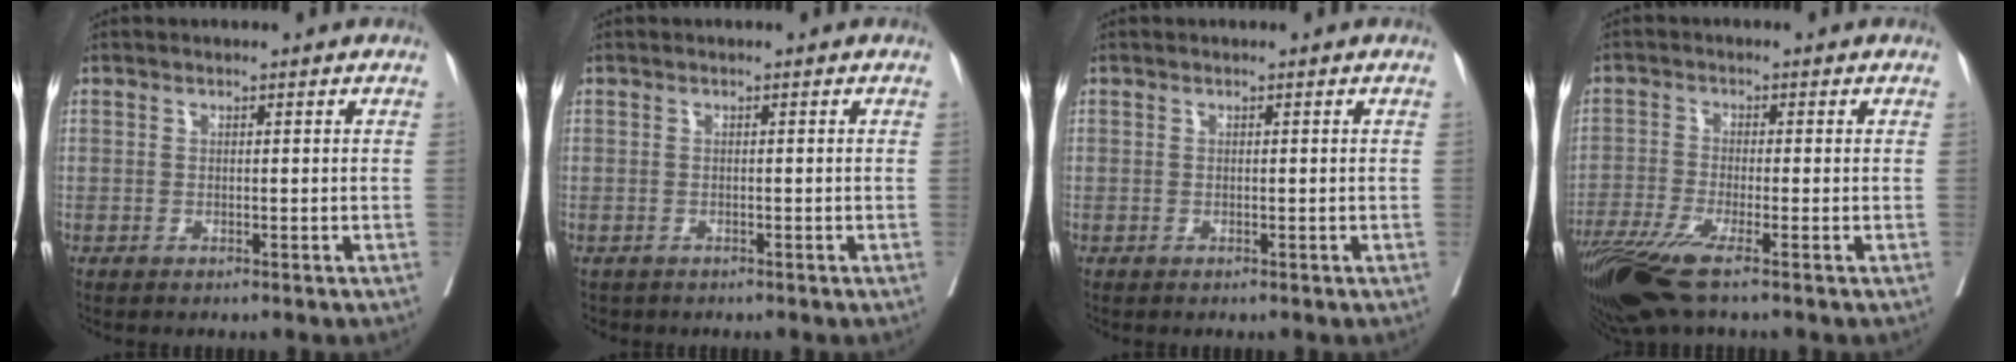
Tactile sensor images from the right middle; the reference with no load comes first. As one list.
[{"total": 1.2, "force": [-1.0, 0.6, 0.2], "torque": [-0.014, -0.002, -0.011]}, {"total": 0.0}, {"total": 9.0, "force": [-5.9, 0.7, 6.7], "torque": [-0.125, -0.020, -0.110]}]